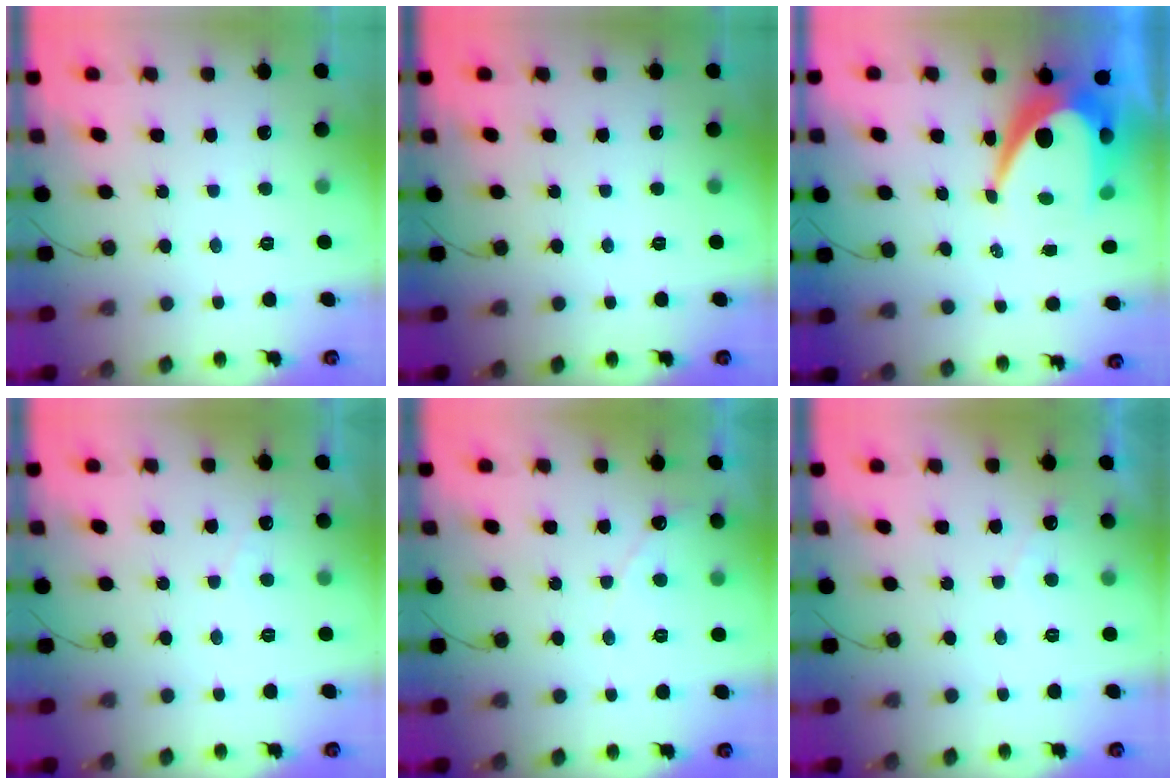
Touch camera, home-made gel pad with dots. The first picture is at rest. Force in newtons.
{"total": 0.0}
{"total": 13.1, "press": 13.1, "slide": 0.9}
{"total": 2.2, "press": 2.2, "slide": 0.0}
{"total": 3.9, "press": 3.9, "slide": 0.3}
{"total": 3.0, "press": 3.0, "slide": 0.1}